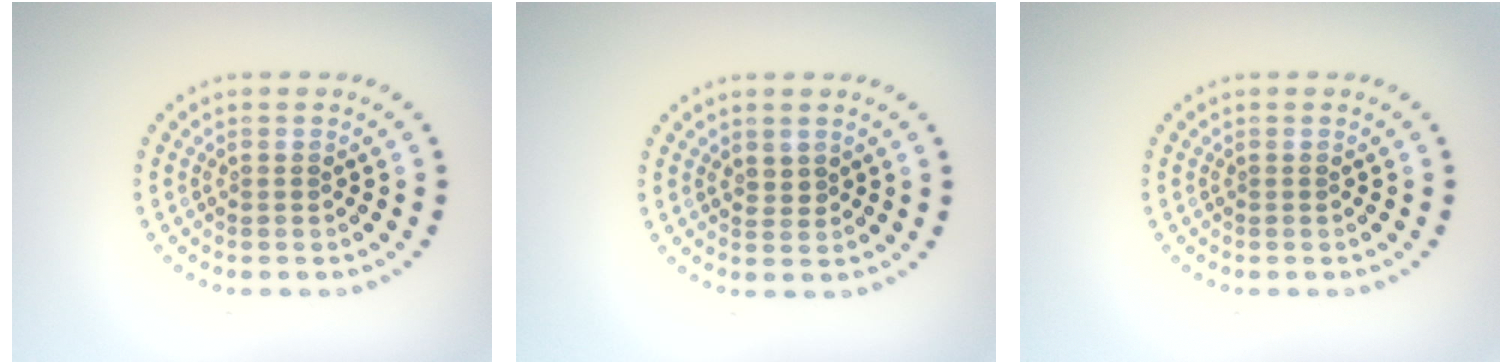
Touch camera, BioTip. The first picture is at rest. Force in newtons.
{"total": 0.7, "press": 0.5, "slide": 0.4}
{"total": 0.0}